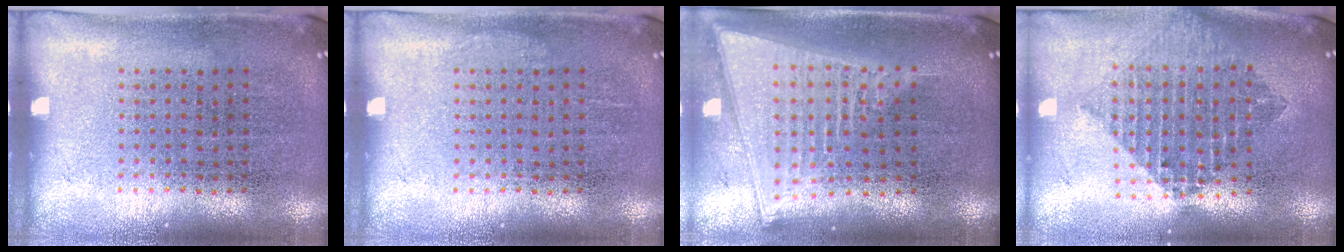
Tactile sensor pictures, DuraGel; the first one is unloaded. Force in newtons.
{"total": 0.5, "press": 0.5, "slide": 0.1}
{"total": 2.2, "press": 1.8, "slide": 1.2}
{"total": 2.1, "press": 1.7, "slide": 1.2}